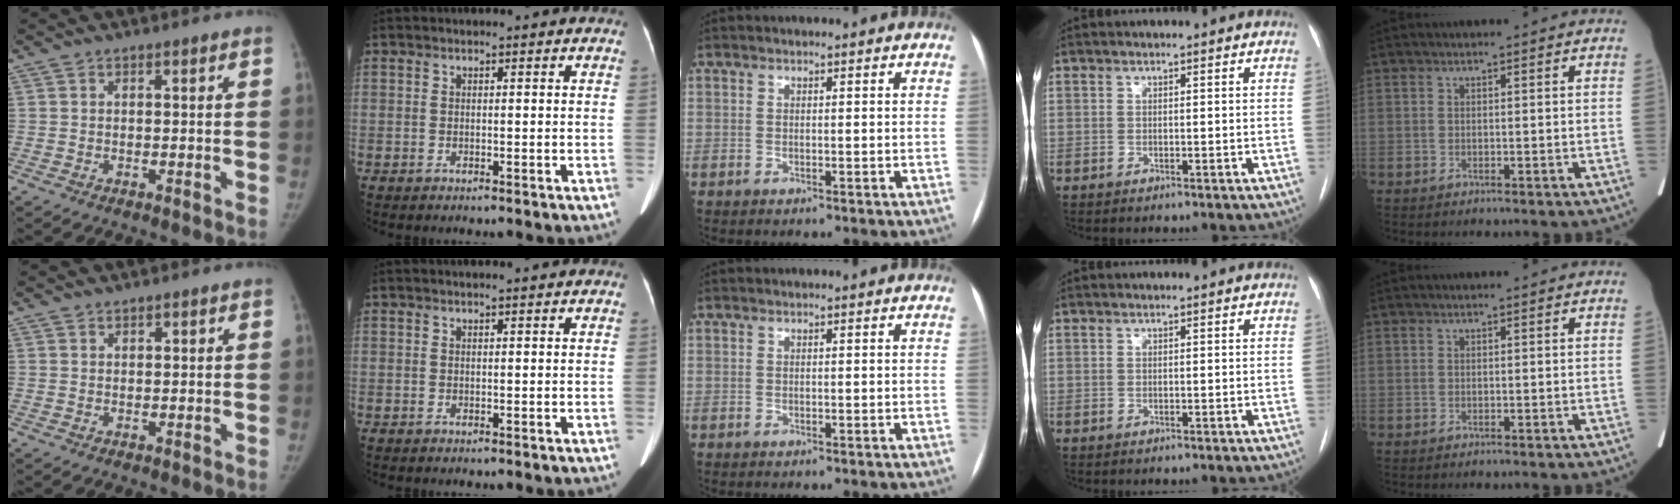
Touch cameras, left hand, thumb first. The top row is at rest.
{"thumb": {"total": 1.0, "force": [0.6, 0.5, 0.6], "torque": [-0.002, -0.002, 0.008]}, "index": {"total": 2.3, "force": [2.0, 0.0, 1.0], "torque": [-0.012, 0.015, 0.026]}}